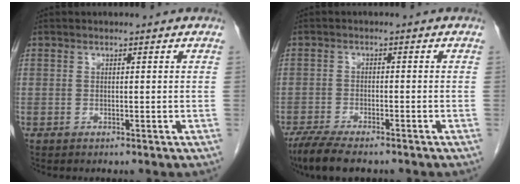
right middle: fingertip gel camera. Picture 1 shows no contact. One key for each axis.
{"total": 7.7, "fx": -6.1, "fy": 1.8, "fz": 4.3, "tx": -0.074, "ty": -0.016, "tz": -0.103}